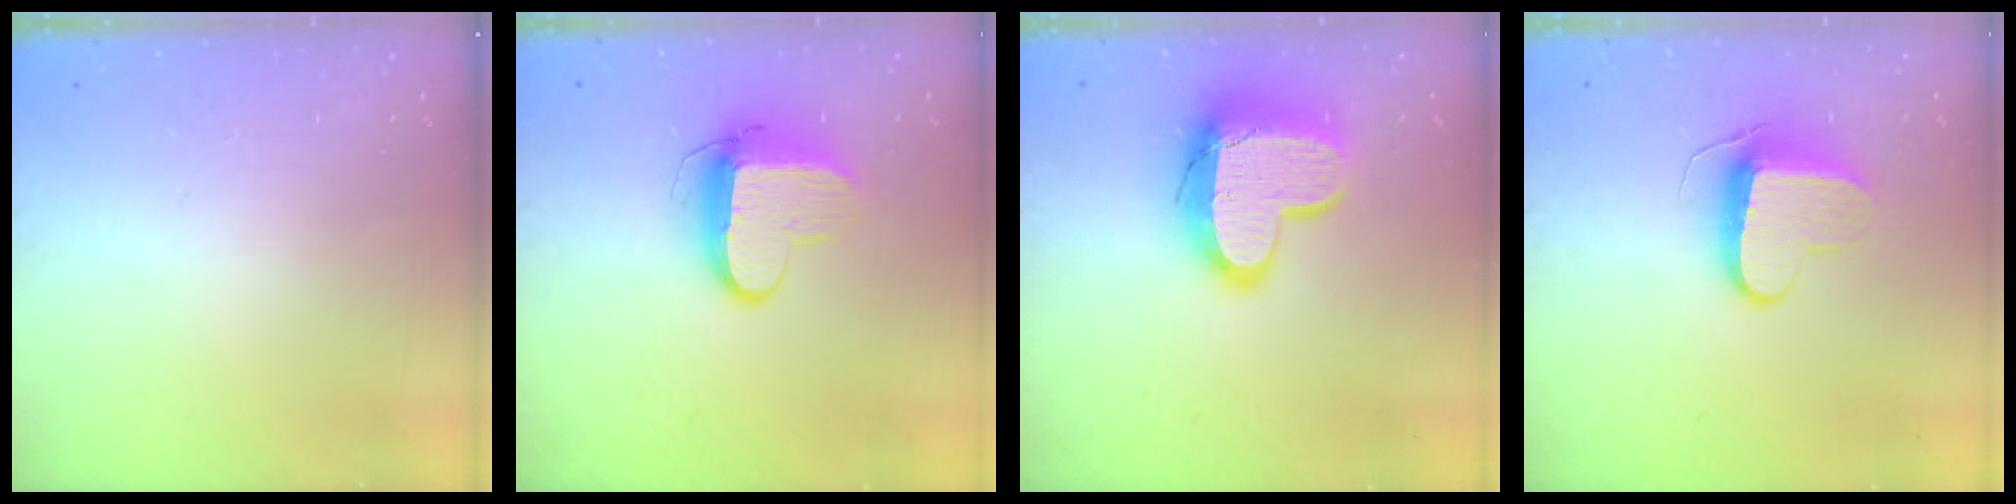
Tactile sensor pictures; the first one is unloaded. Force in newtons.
{"total": 10.4, "press": 10.3, "slide": 0.9}
{"total": 15.8, "press": 15.7, "slide": 1.0}
{"total": 9.9, "press": 9.9, "slide": 0.2}